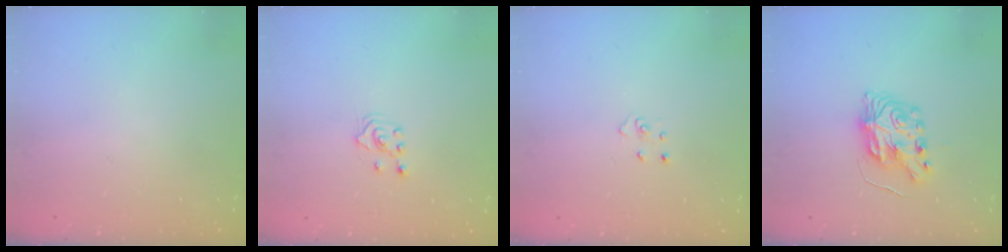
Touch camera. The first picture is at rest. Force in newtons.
{"total": 3.2, "press": 3.1, "slide": 1.0}
{"total": 3.2, "press": 3.2, "slide": 0.3}
{"total": 8.3, "press": 8.2, "slide": 0.2}